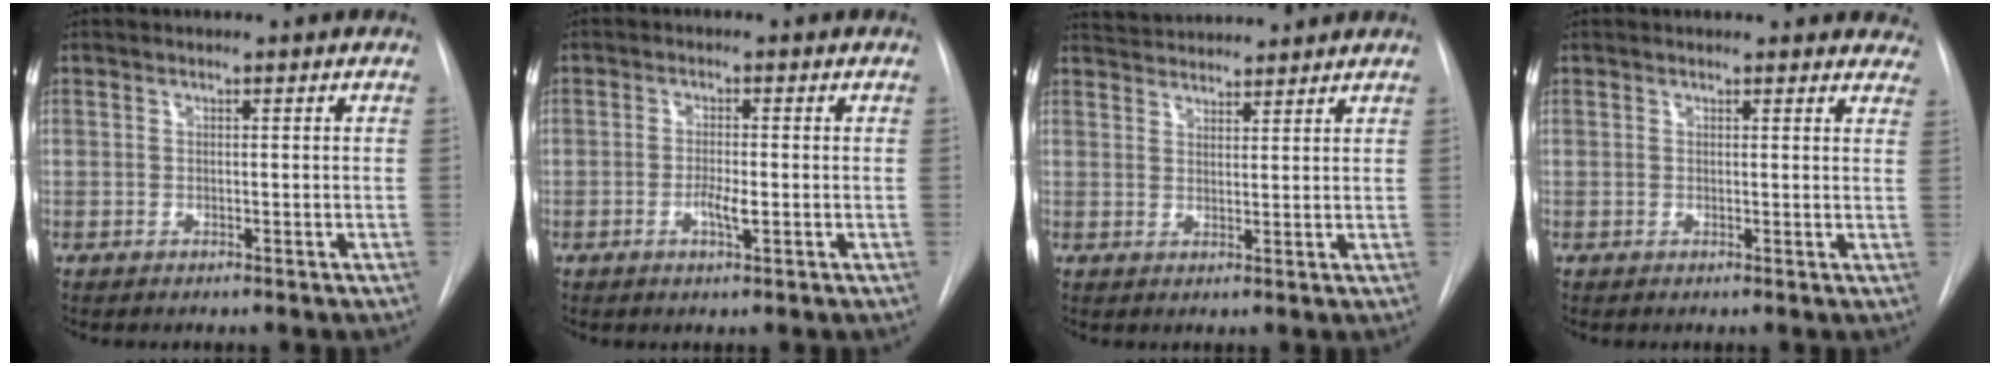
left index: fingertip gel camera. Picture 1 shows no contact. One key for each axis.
{"total": 2.6, "fx": -0.7, "fy": 0.4, "fz": 2.4, "tx": -0.046, "ty": -0.001, "tz": -0.013}
{"total": 8.1, "fx": 7.8, "fy": 1.1, "fz": 1.6, "tx": -0.032, "ty": 0.030, "tz": 0.119}
{"total": 9.0, "fx": 8.4, "fy": 2.9, "fz": 1.3, "tx": 0.024, "ty": -0.011, "tz": 0.062}